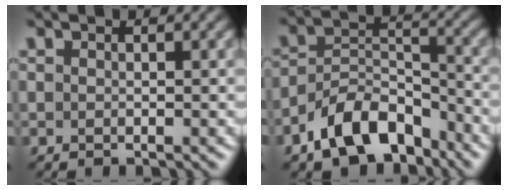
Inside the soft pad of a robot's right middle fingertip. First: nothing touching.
{"total": 7.8, "force": [-5.4, 3.9, 4.0], "torque": [-0.061, 0.002, -0.108]}